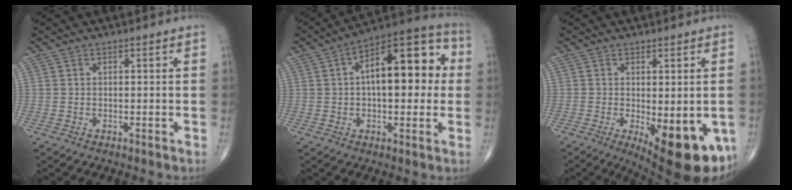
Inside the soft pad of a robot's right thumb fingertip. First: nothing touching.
{"total": 17.9, "force": [2.4, 8.3, 15.7], "torque": [-0.200, 0.035, 0.026]}
{"total": 15.1, "force": [-4.9, 5.8, 13.1], "torque": [-0.133, -0.018, -0.051]}